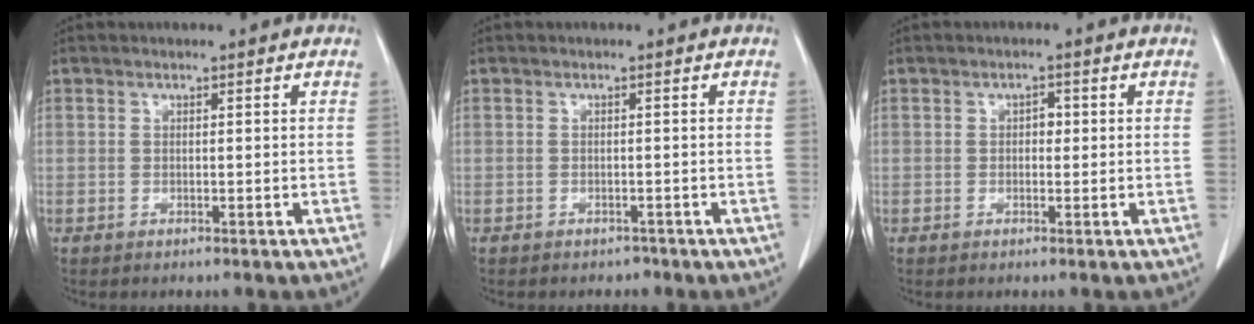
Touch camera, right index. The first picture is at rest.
{"total": 1.4, "force": [-1.2, 0.8, 0.0], "torque": [-0.002, 0.002, -0.019]}
{"total": 1.4, "force": [0.1, 0.9, 1.0], "torque": [-0.011, 0.004, -0.002]}